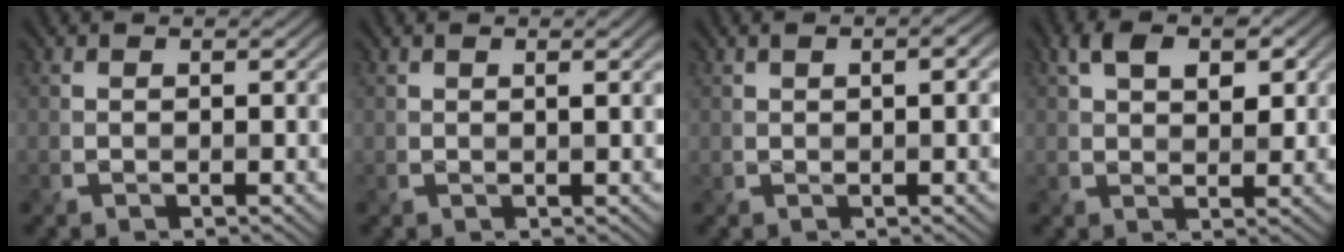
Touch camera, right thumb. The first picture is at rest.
{"total": 1.3, "force": [0.6, 0.2, 1.2], "torque": [-0.019, -0.001, 0.011]}
{"total": 3.0, "force": [0.6, 1.1, 2.7], "torque": [-0.046, 0.007, 0.013]}
{"total": 5.2, "force": [2.0, 3.1, 3.8], "torque": [-0.063, 0.001, 0.029]}